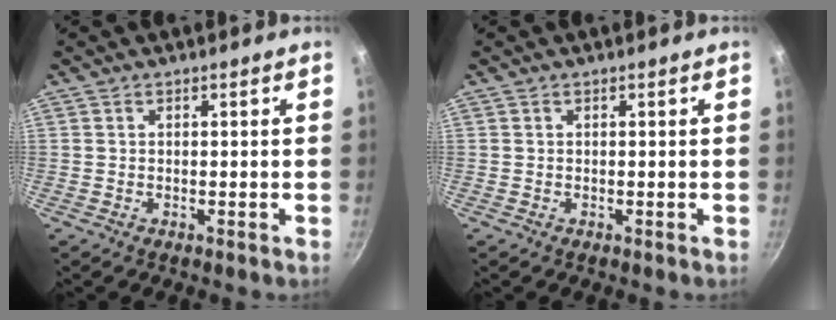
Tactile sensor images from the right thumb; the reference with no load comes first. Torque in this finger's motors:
{"motor_torque": [-0.01, 0.01, 0.02, -0.02, 0.00]}